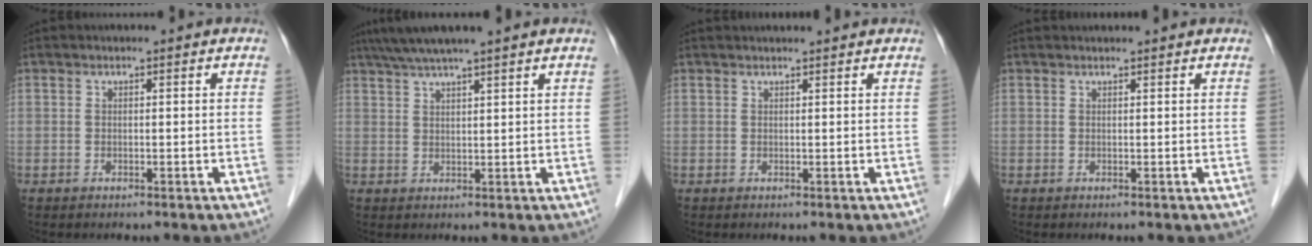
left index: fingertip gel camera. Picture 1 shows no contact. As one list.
[{"total": 7.0, "force": [5.7, -1.1, 3.9], "torque": [-0.065, 0.029, 0.094]}, {"total": 4.5, "force": [4.3, 0.1, 1.2], "torque": [-0.012, 0.029, 0.051]}, {"total": 2.8, "force": [2.7, 0.1, 0.7], "torque": [-0.009, 0.024, 0.035]}]